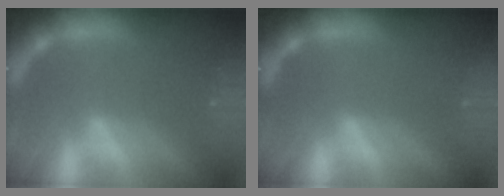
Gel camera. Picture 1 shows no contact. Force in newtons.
{"total": 0.0}